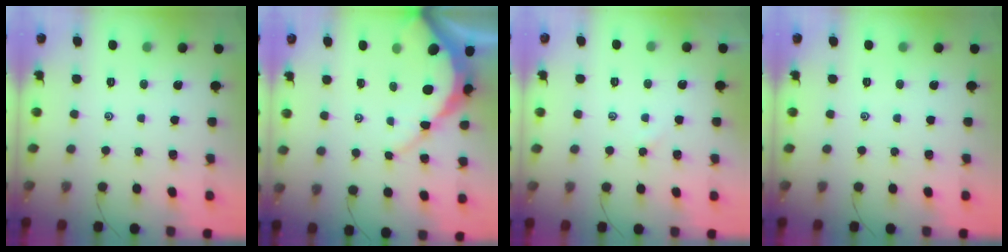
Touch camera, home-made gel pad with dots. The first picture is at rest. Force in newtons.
{"total": 8.2, "press": 8.1, "slide": 0.9}
{"total": 1.3, "press": 1.3, "slide": 0.3}
{"total": 0.0}